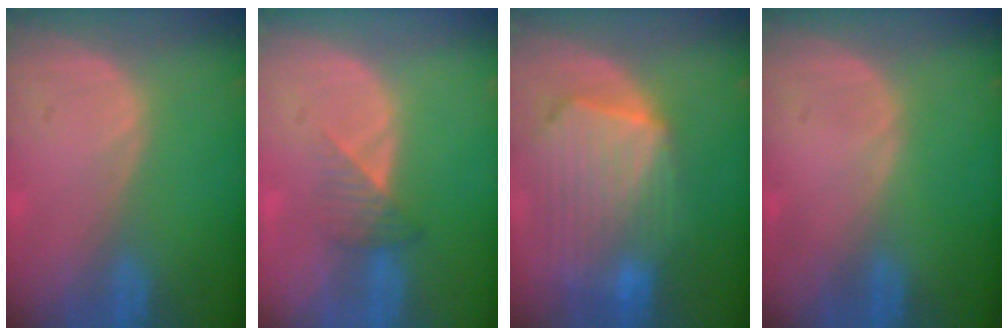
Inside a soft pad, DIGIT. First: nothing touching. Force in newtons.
{"total": 3.3, "press": 3.0, "slide": 1.5}
{"total": 10.7, "press": 9.3, "slide": 5.2}
{"total": 0.0}